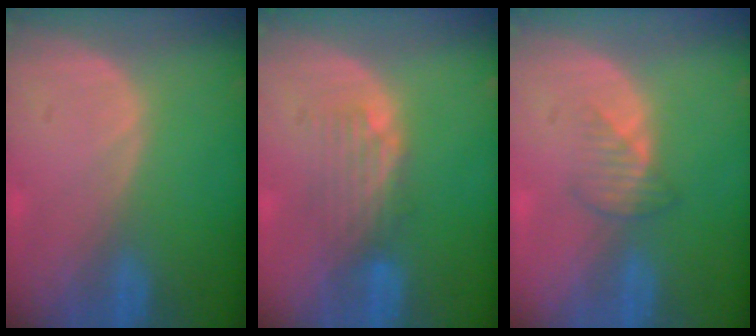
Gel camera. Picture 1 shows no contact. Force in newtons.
{"total": 4.5, "press": 3.8, "slide": 2.3}
{"total": 2.5, "press": 2.5, "slide": 0.3}